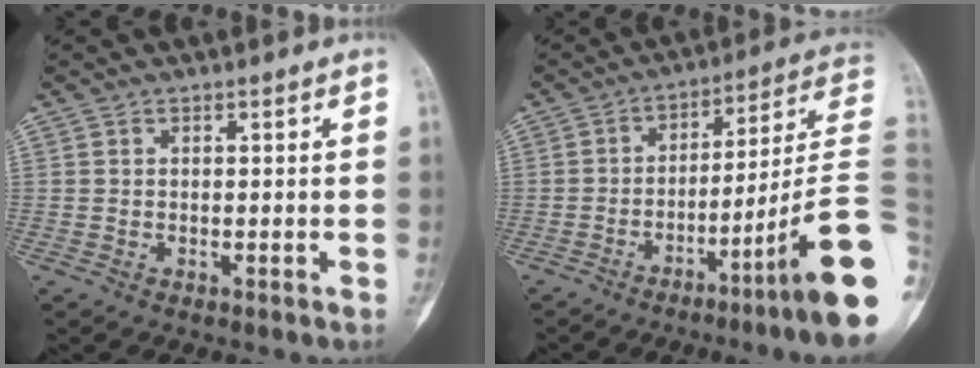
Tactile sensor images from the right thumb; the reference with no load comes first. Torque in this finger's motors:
{"motor_torque": [3.49, 1.51, 1.86, -0.91, 0.41]}